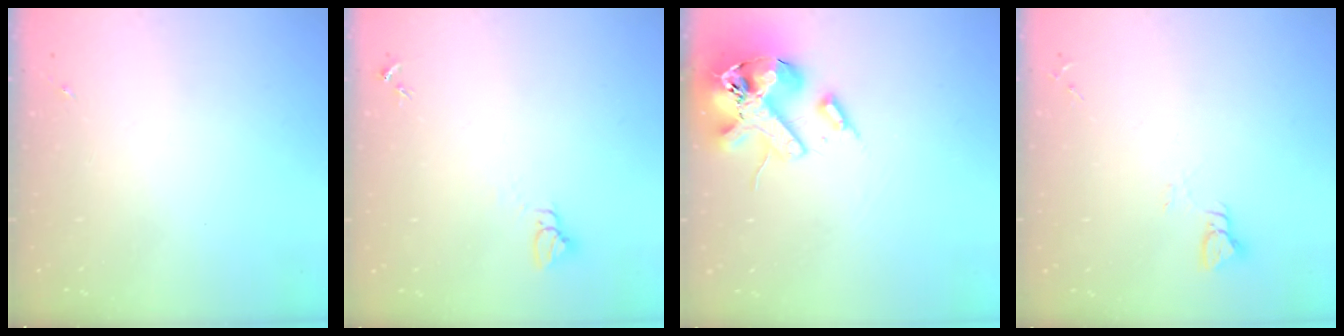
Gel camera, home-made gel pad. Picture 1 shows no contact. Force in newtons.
{"total": 3.0, "press": 3.0, "slide": 0.1}
{"total": 16.5, "press": 16.3, "slide": 2.8}
{"total": 2.9, "press": 2.9, "slide": 0.2}